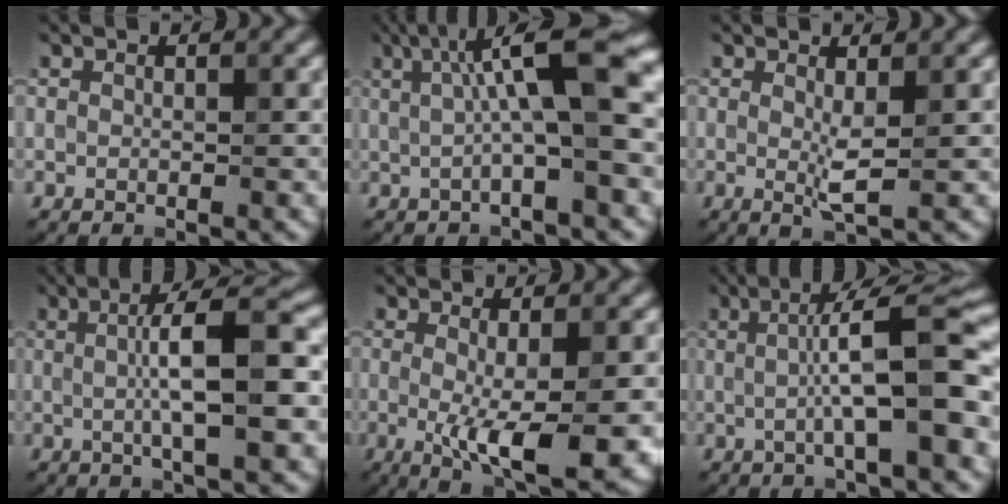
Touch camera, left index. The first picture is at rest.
{"total": 8.9, "force": [1.7, 1.9, 8.5], "torque": [-0.125, 0.015, 0.023]}
{"total": 1.9, "force": [0.3, 0.2, 1.9], "torque": [-0.038, -0.009, 0.006]}
{"total": 7.2, "force": [0.3, 1.5, 7.1], "torque": [-0.105, 0.013, 0.001]}
{"total": 6.8, "force": [-0.9, 1.5, 6.6], "torque": [-0.102, -0.019, -0.009]}
{"total": 7.9, "force": [-0.1, 1.4, 7.7], "torque": [-0.109, 0.012, -0.004]}